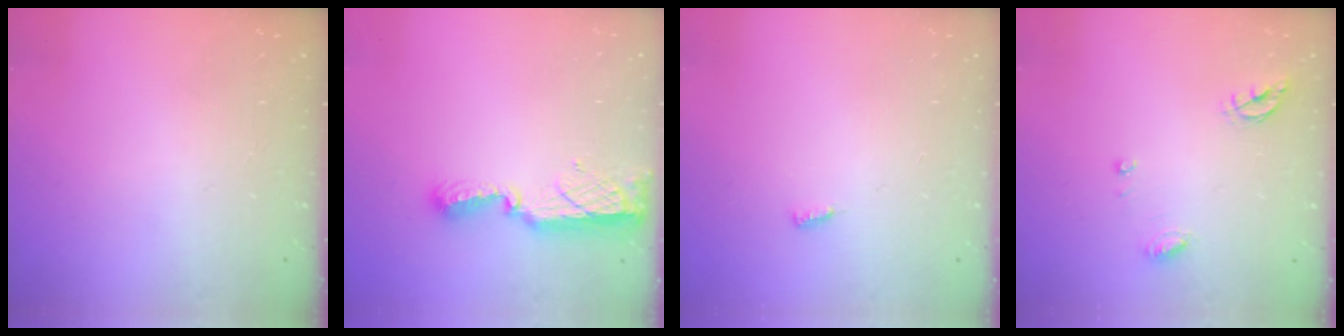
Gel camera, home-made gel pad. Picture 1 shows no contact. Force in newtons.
{"total": 11.5, "press": 10.0, "slide": 5.7}
{"total": 4.5, "press": 4.5, "slide": 0.4}
{"total": 6.4, "press": 6.4, "slide": 0.5}